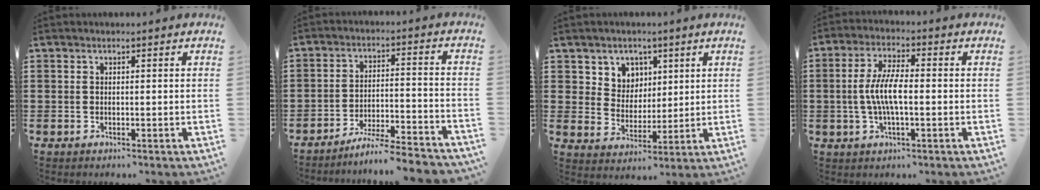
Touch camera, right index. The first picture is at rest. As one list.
[{"total": 6.4, "force": [-6.0, -0.4, 2.2], "torque": [-0.040, -0.007, -0.118]}, {"total": 5.5, "force": [3.0, 4.6, 0.2], "torque": [-0.037, 0.005, 0.055]}, {"total": 6.5, "force": [-0.8, 1.8, 6.2], "torque": [-0.137, -0.003, -0.025]}]